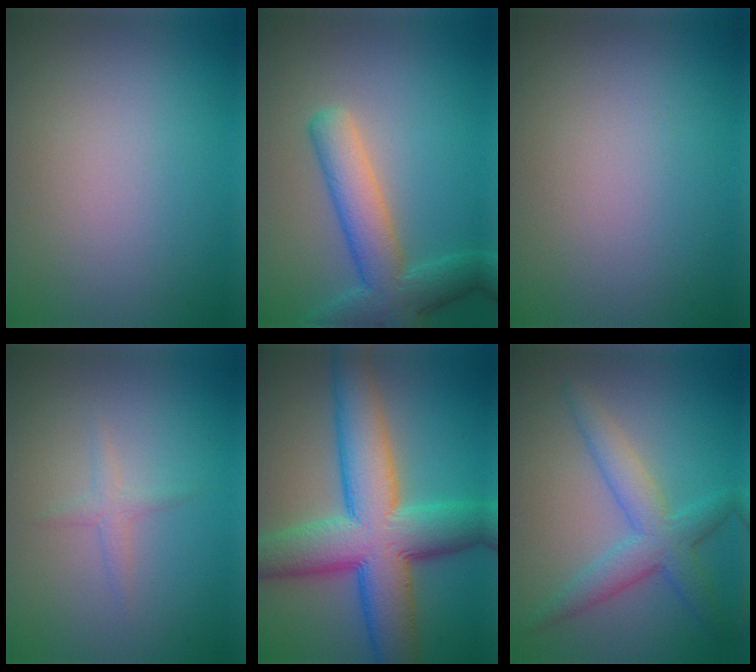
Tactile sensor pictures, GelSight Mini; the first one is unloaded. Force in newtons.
{"total": 5.9, "press": 5.9, "slide": 0.4}
{"total": 0.0}
{"total": 1.1, "press": 1.1, "slide": 0.0}
{"total": 12.0, "press": 12.0, "slide": 0.3}
{"total": 4.4, "press": 4.4, "slide": 0.0}